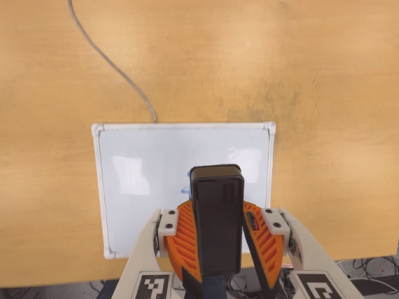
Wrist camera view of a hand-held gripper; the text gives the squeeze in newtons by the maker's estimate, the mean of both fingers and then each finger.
{"total": 6.8, "left": 7.7, "right": 5.9}